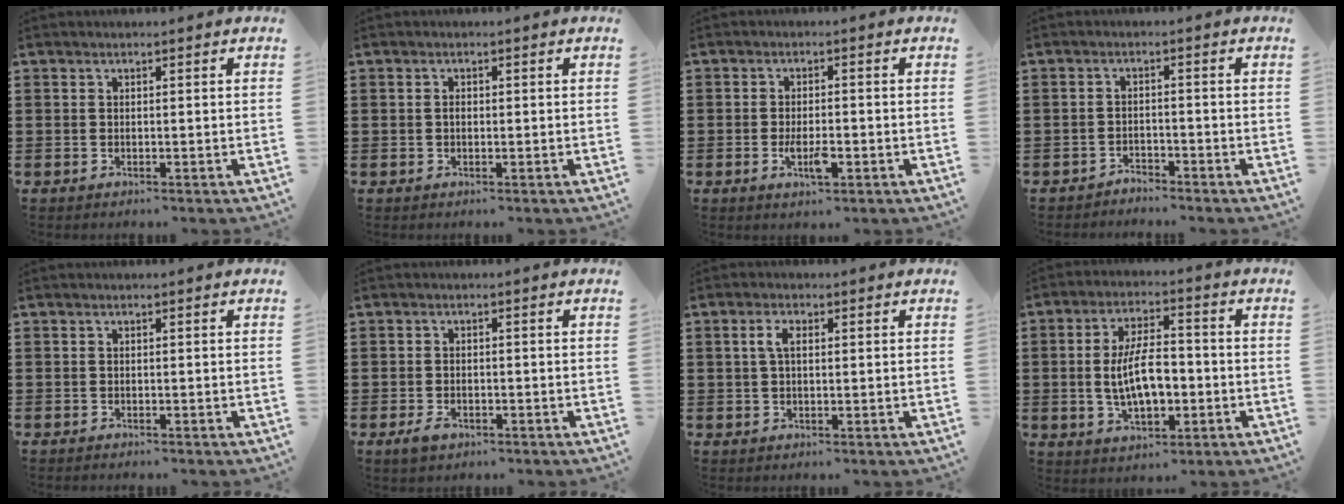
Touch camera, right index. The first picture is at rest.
{"total": 0.8, "force": [-0.1, 0.4, 0.7], "torque": [-0.015, 0.000, -0.001]}
{"total": 4.3, "force": [-1.4, 1.5, 3.8], "torque": [-0.078, -0.001, -0.026]}
{"total": 2.0, "force": [-2.0, 0.3, -0.2], "torque": [-0.004, 0.004, -0.044]}
{"total": 0.5, "force": [-0.5, 0.0, -0.1], "torque": [0.001, 0.001, -0.012]}
{"total": 2.1, "force": [-1.3, 1.1, 1.2], "torque": [-0.030, -0.003, -0.025]}
{"total": 2.6, "force": [0.5, 1.1, 2.3], "torque": [-0.057, 0.004, 0.004]}
{"total": 9.0, "force": [-1.0, 4.3, 7.9], "torque": [-0.158, 0.003, -0.024]}